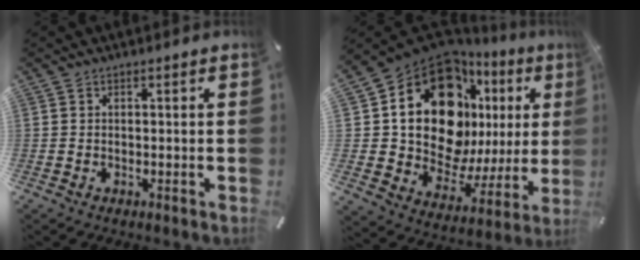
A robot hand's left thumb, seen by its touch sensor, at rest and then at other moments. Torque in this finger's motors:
{"motor_torque": [2.20, 2.80, 1.63, -1.14, 0.65]}